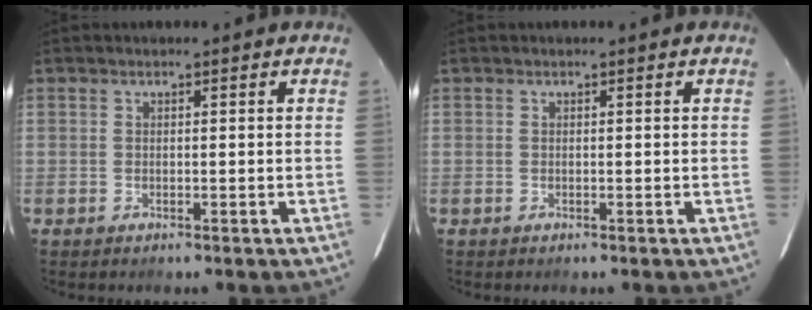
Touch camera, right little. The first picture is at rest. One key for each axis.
{"total": 0.0}